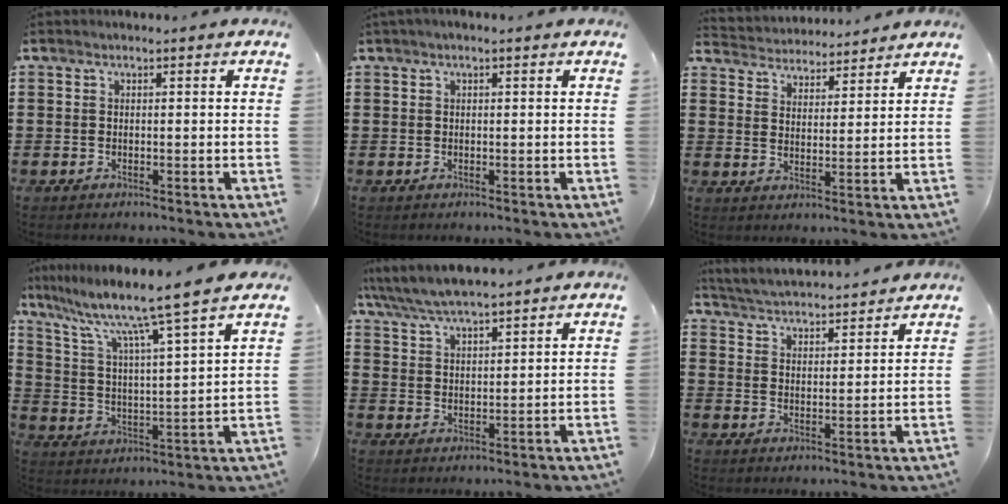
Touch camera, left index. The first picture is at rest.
{"total": 0.7, "force": [0.3, 0.0, 0.7], "torque": [-0.013, 0.000, 0.006]}
{"total": 3.8, "force": [3.7, 0.5, -0.6], "torque": [-0.009, -0.021, 0.064]}
{"total": 9.0, "force": [7.5, -1.3, 4.8], "torque": [-0.123, -0.058, 0.116]}
{"total": 5.7, "force": [5.2, 0.9, 2.0], "torque": [-0.058, -0.018, 0.094]}
{"total": 3.8, "force": [3.8, -0.1, 0.1], "torque": [-0.020, -0.027, 0.063]}